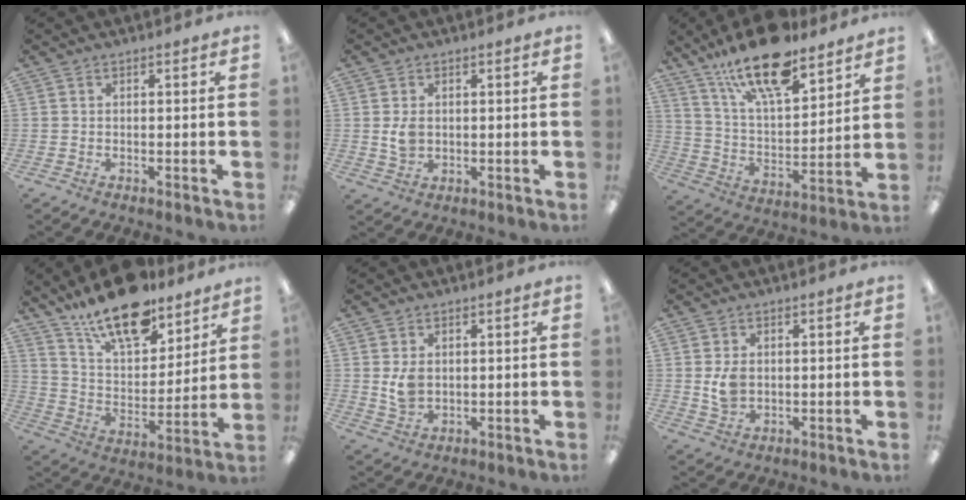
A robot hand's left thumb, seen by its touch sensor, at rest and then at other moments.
{"total": 4.0, "force": [0.4, 2.9, 2.7], "torque": [-0.052, 0.000, 0.006]}
{"total": 19.3, "force": [14.2, 6.6, 11.4], "torque": [-0.201, -0.076, 0.245]}
{"total": 18.4, "force": [14.3, 7.0, 9.3], "torque": [-0.164, -0.084, 0.250]}
{"total": 5.0, "force": [1.2, 3.6, 3.2], "torque": [-0.055, -0.005, 0.020]}
{"total": 5.2, "force": [0.7, 3.9, 3.5], "torque": [-0.065, -0.006, 0.009]}